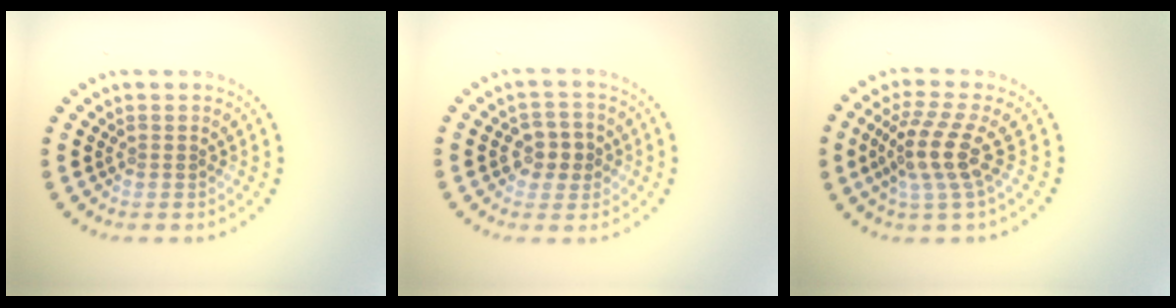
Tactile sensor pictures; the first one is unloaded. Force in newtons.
{"total": 2.8, "press": 2.8, "slide": 0.5}
{"total": 4.3, "press": 3.1, "slide": 2.9}